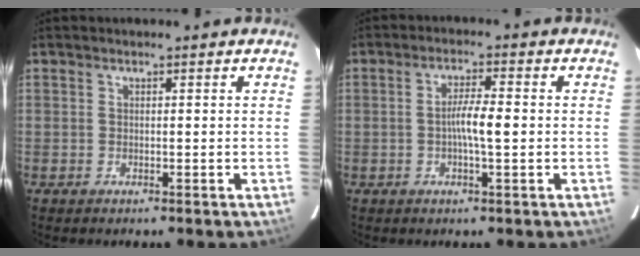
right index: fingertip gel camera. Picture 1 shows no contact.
{"total": 5.0, "force": [-0.5, 0.7, 4.9], "torque": [-0.092, 0.007, -0.010]}